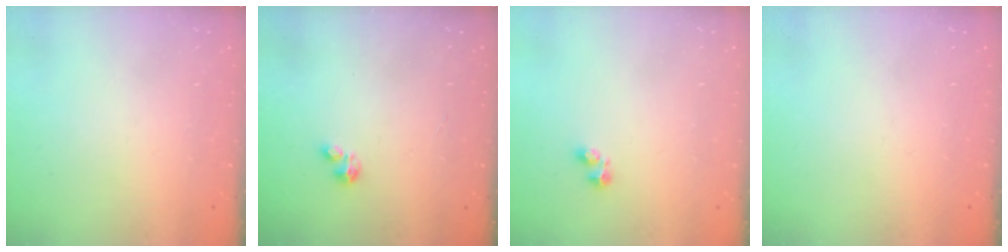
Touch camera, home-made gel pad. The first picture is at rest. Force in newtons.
{"total": 0.7, "press": 0.6, "slide": 0.2}
{"total": 1.9, "press": 1.8, "slide": 0.5}
{"total": 0.0}